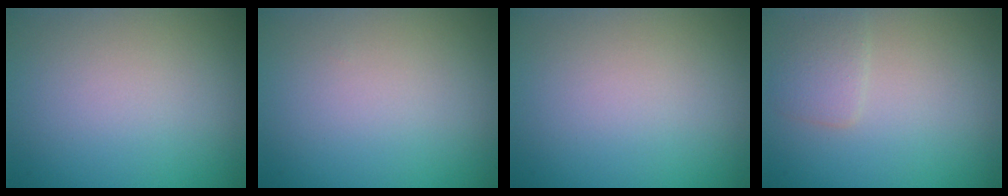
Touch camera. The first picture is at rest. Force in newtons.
{"total": 0.0}
{"total": 0.0}
{"total": 1.8, "press": 1.8, "slide": 0.0}